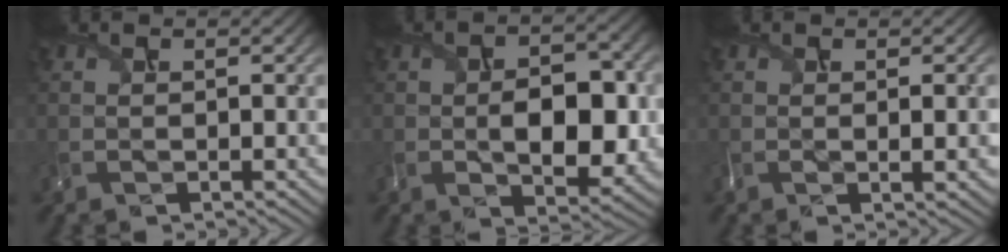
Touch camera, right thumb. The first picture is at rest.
{"total": 7.6, "force": [-1.0, 3.9, 6.5], "torque": [-0.115, -0.007, 0.001]}
{"total": 3.8, "force": [0.0, 1.0, 3.6], "torque": [-0.043, 0.012, 0.006]}